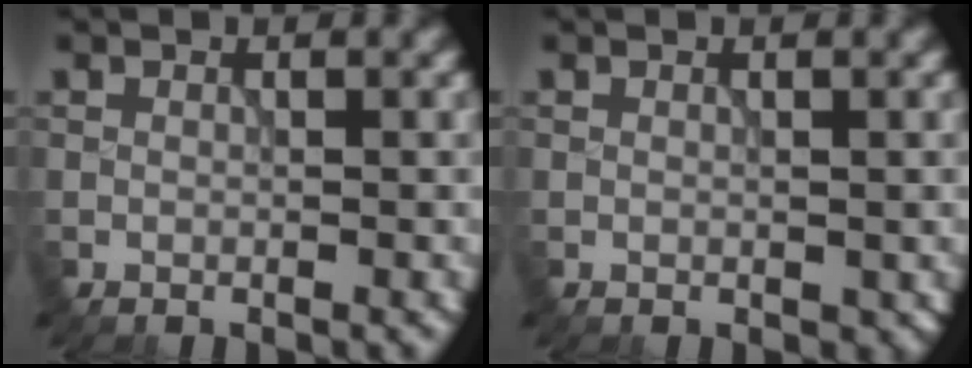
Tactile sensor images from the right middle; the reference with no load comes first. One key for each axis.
{"total": 0.7, "fx": -0.1, "fy": 0.5, "fz": 0.5, "tx": -0.009, "ty": -0.006, "tz": 0.002}